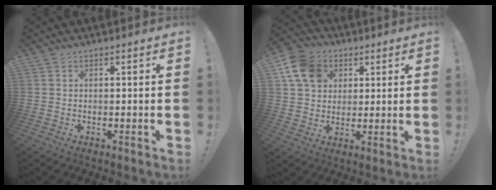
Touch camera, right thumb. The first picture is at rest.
{"total": 12.8, "force": [4.9, 10.3, 5.8], "torque": [-0.085, -0.013, 0.100]}